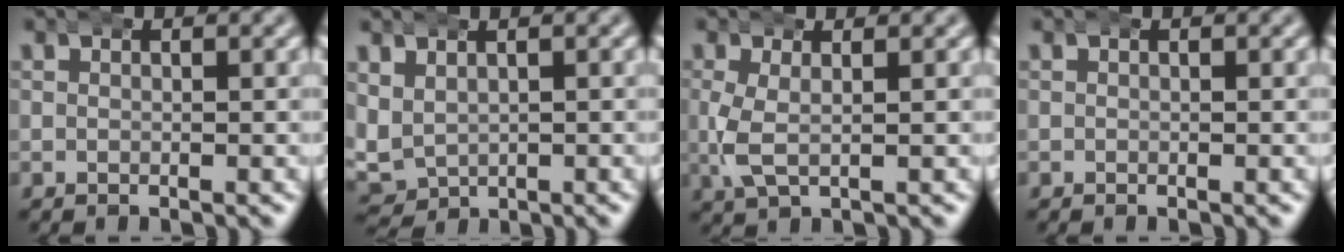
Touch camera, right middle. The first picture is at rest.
{"total": 5.9, "force": [-0.2, 5.4, 2.3], "torque": [-0.068, -0.026, 0.007]}
{"total": 3.1, "force": [0.1, 1.7, 2.6], "torque": [-0.064, -0.001, 0.004]}
{"total": 0.0}